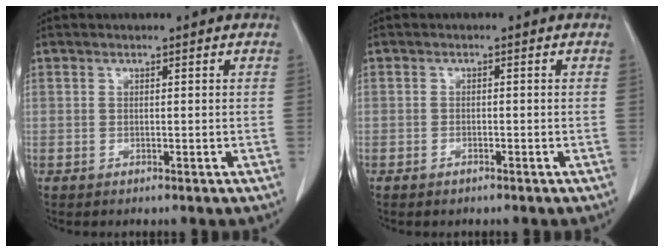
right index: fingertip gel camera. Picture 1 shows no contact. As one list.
[{"total": 0.8, "force": [-0.6, 0.3, 0.4], "torque": [-0.009, -0.001, -0.008]}]